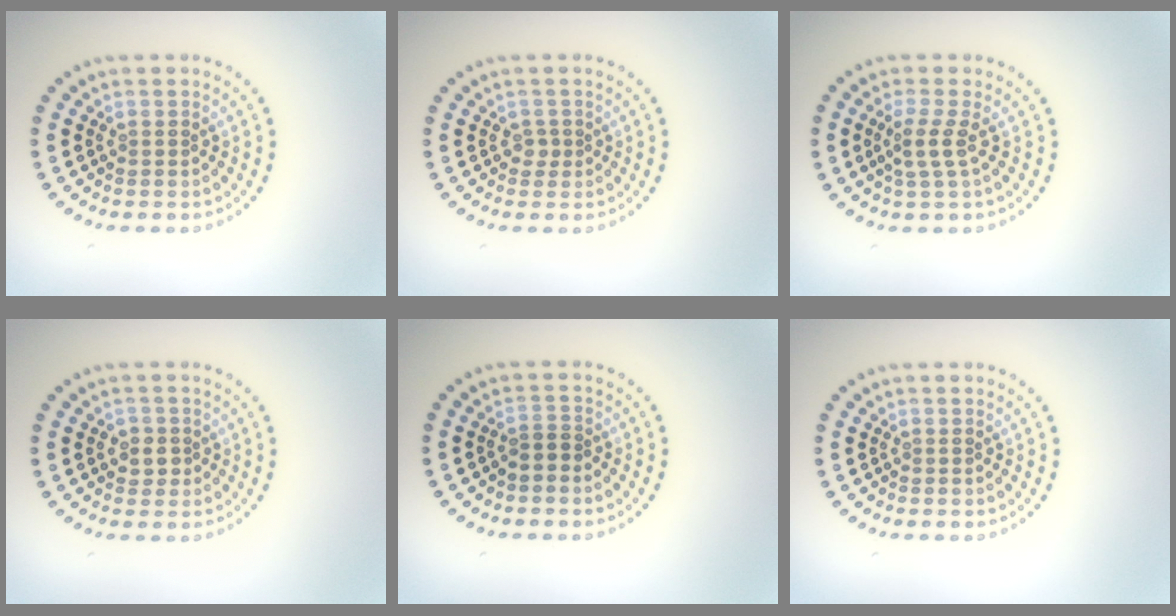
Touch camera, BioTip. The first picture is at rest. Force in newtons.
{"total": 0.9, "press": 0.7, "slide": 0.6}
{"total": 2.1, "press": 1.6, "slide": 1.4}
{"total": 1.7, "press": 1.5, "slide": 0.7}
{"total": 1.5, "press": 1.3, "slide": 0.7}
{"total": 0.0}